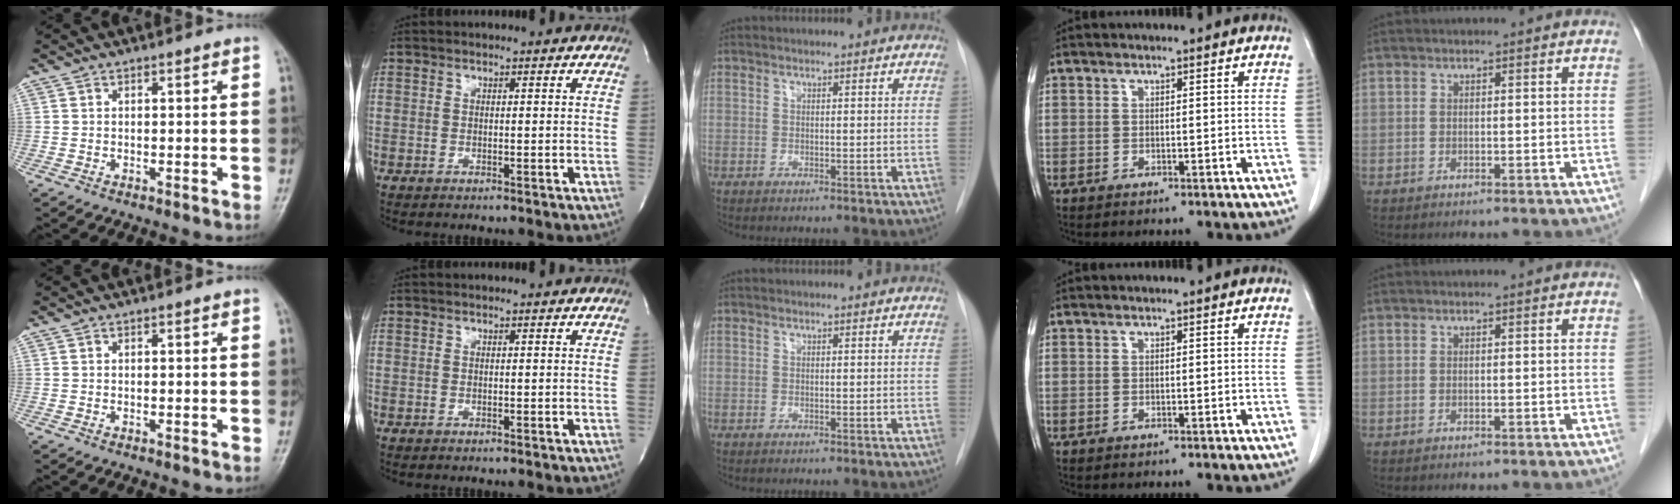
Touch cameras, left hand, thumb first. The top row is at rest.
{}